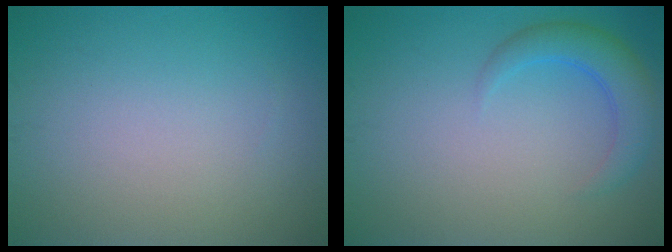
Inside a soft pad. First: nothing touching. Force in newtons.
{"total": 3.4, "press": 3.3, "slide": 0.3}